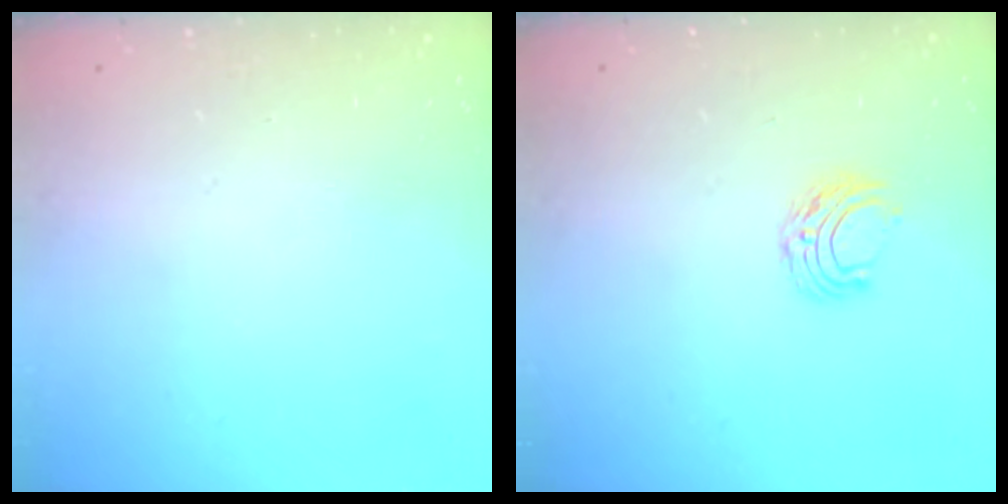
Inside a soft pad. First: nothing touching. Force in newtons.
{"total": 6.2, "press": 6.2, "slide": 0.5}